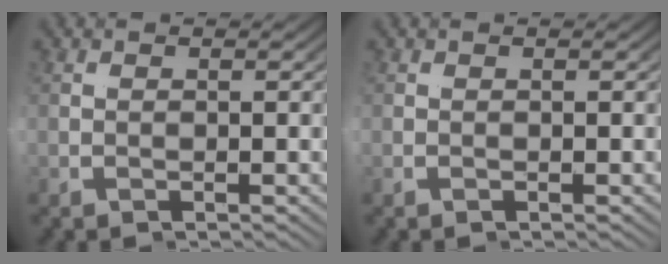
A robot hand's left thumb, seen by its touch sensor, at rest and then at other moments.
{"total": 0.0}